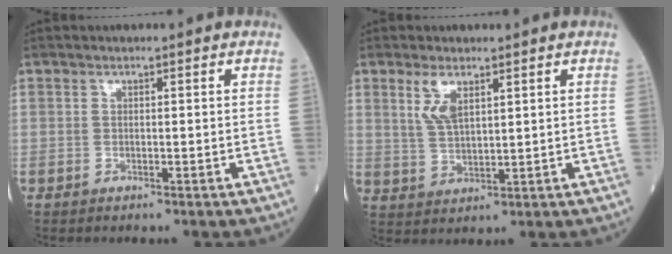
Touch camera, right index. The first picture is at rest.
{"total": 4.5, "force": [2.5, 1.5, 3.5], "torque": [-0.080, 0.001, 0.058]}